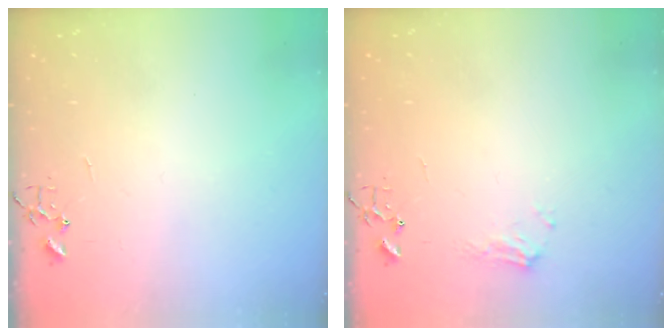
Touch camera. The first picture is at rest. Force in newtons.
{"total": 7.2, "press": 7.2, "slide": 0.8}